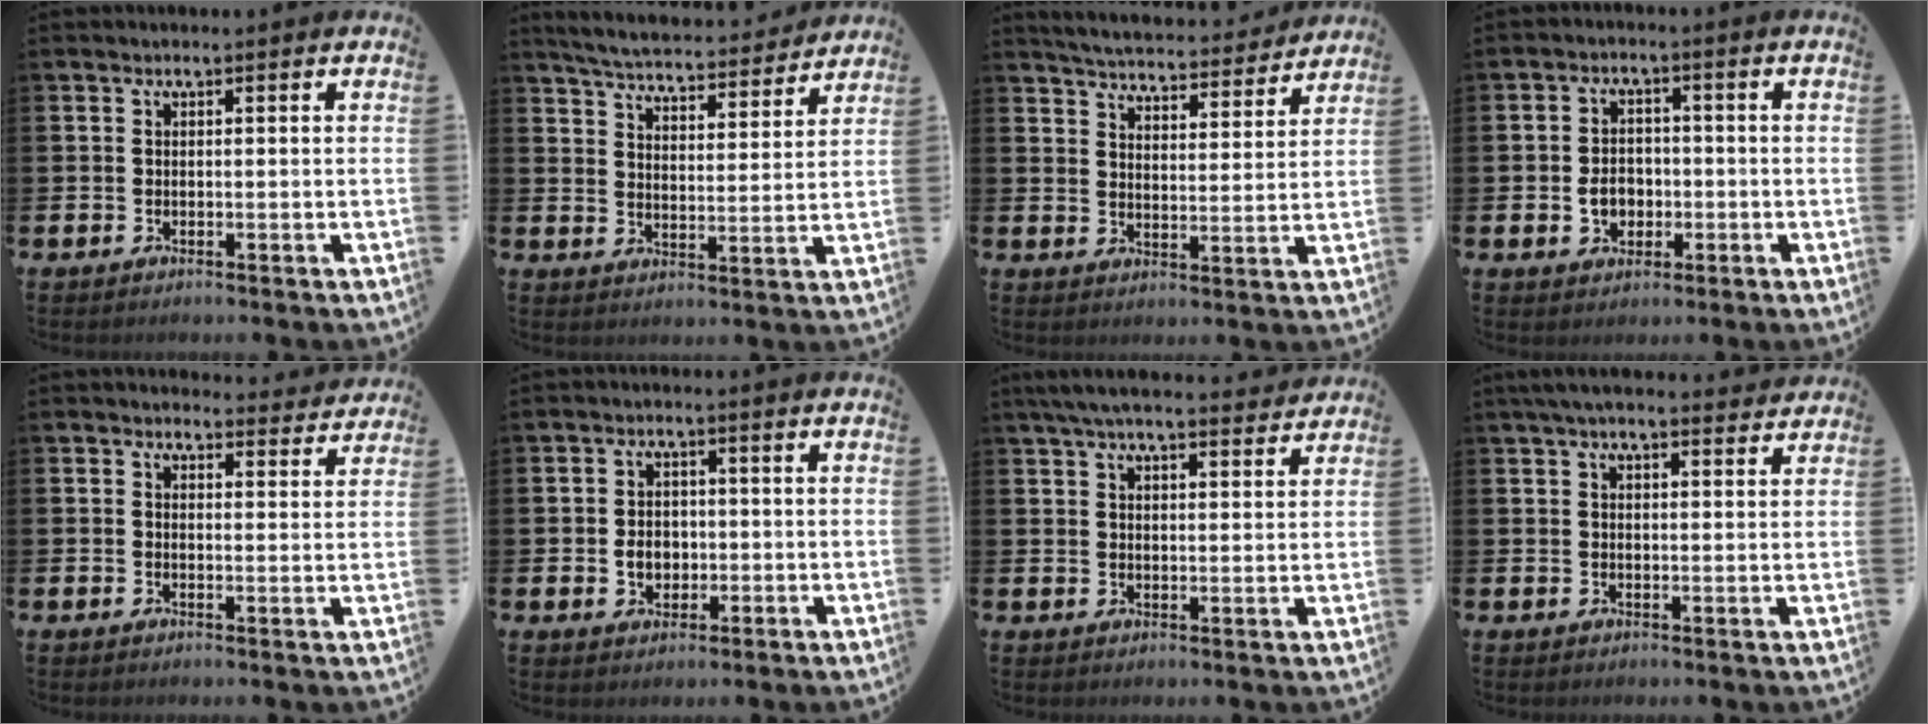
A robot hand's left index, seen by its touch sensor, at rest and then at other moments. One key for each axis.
{"total": 5.4, "fx": 5.3, "fy": 0.5, "fz": 1.0, "tx": -0.044, "ty": -0.039, "tz": 0.091}
{"total": 5.2, "fx": 5.1, "fy": 0.4, "fz": 0.6, "tx": -0.037, "ty": -0.038, "tz": 0.087}
{"total": 4.1, "fx": -0.9, "fy": 3.3, "fz": 2.3, "tx": -0.027, "ty": -0.002, "tz": -0.026}
{"total": 2.9, "fx": 2.8, "fy": 0.8, "fz": 0.0, "tx": 0.004, "ty": -0.016, "tz": 0.048}
{"total": 3.3, "fx": -0.5, "fy": 2.6, "fz": 2.0, "tx": -0.021, "ty": -0.002, "tz": -0.017}
{"total": 5.9, "fx": 5.4, "fy": 0.8, "fz": 2.1, "tx": -0.053, "ty": -0.018, "tz": 0.100}
{"total": 3.9, "fx": 3.5, "fy": 0.7, "fz": 1.6, "tx": -0.038, "ty": -0.006, "tz": 0.065}